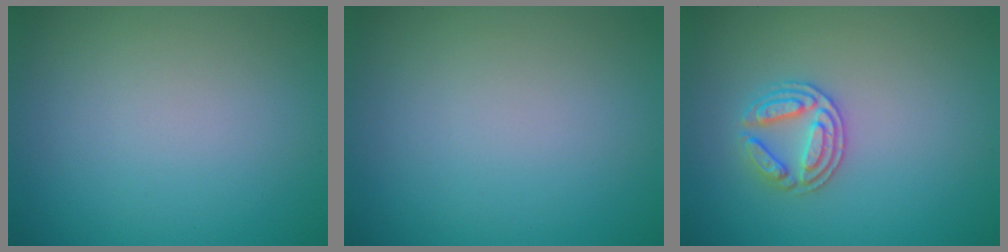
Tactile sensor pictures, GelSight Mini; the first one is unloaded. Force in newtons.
{"total": 0.0}
{"total": 2.8, "press": 2.7, "slide": 0.6}